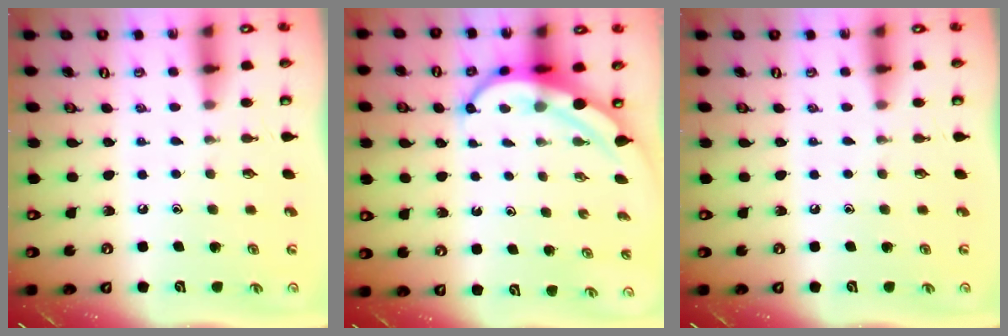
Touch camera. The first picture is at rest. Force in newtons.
{"total": 6.8, "press": 6.8, "slide": 0.8}
{"total": 0.0}